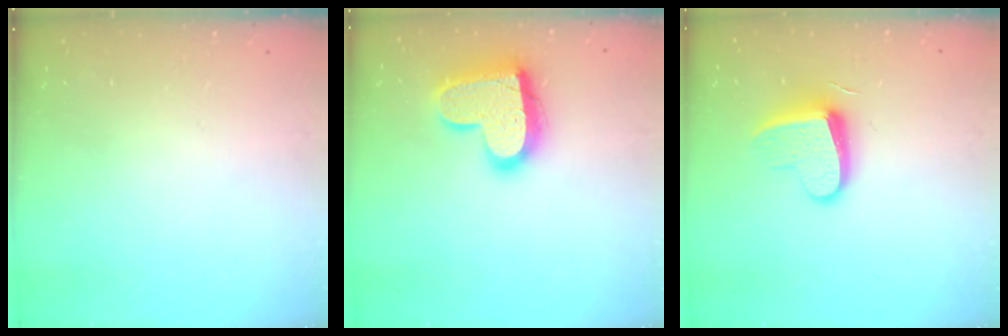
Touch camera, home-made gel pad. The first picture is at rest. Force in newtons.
{"total": 18.3, "press": 18.3, "slide": 1.2}
{"total": 11.6, "press": 11.6, "slide": 0.5}